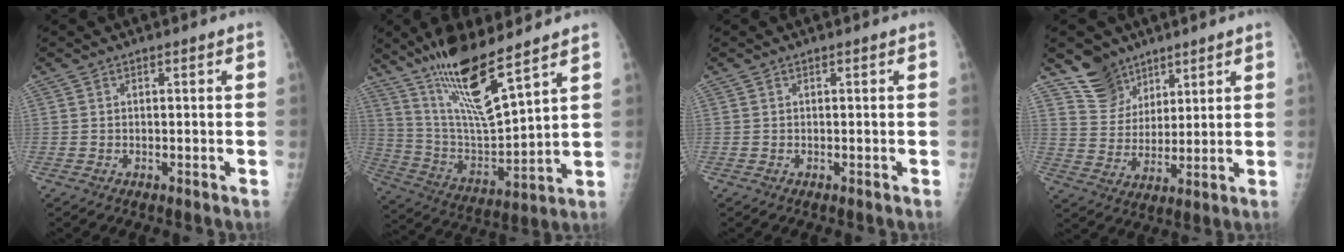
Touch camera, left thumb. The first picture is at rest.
{"total": 17.3, "force": [11.8, 3.1, 12.2], "torque": [-0.211, -0.068, 0.233]}
{"total": 0.0}
{"total": 8.2, "force": [6.1, 5.5, 0.6], "torque": [0.023, -0.053, 0.122]}